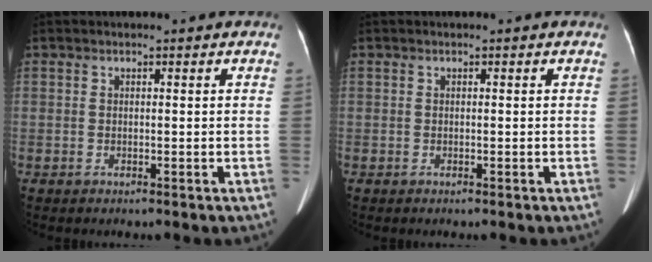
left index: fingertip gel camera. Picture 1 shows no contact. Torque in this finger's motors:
{"motor_torque": [0.08, 0.00, -0.04, -0.01]}